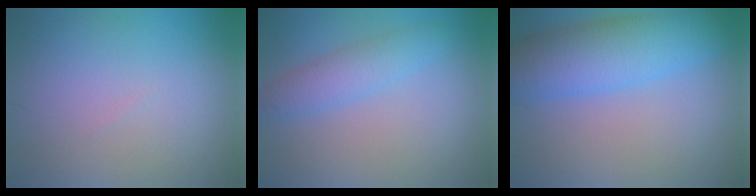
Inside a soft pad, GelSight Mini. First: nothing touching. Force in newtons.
{"total": 3.0, "press": 3.0, "slide": 0.1}
{"total": 7.4, "press": 7.4, "slide": 0.2}